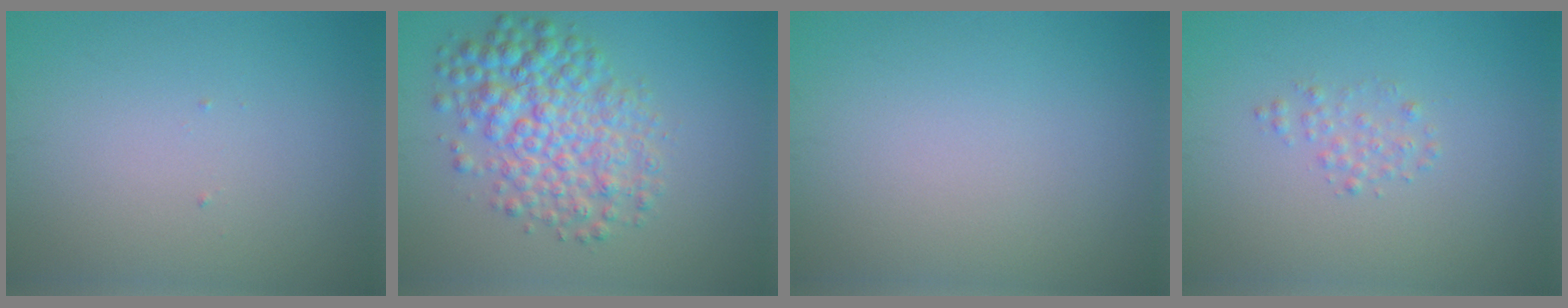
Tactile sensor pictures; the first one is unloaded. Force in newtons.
{"total": 6.2, "press": 6.2, "slide": 0.1}
{"total": 0.0}
{"total": 1.1, "press": 1.1, "slide": 0.1}